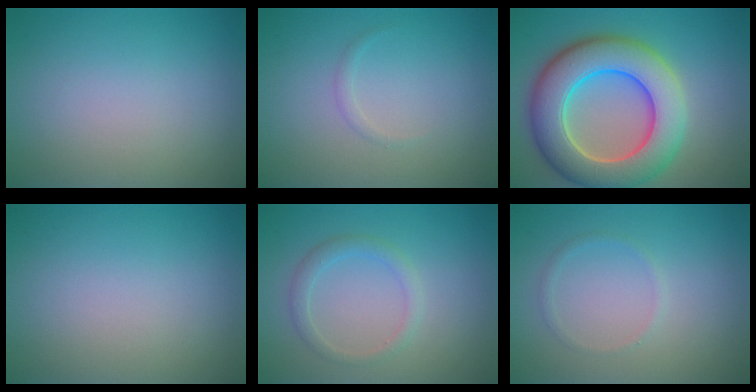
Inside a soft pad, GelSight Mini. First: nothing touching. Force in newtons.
{"total": 0.6, "press": 0.6, "slide": 0.1}
{"total": 10.6, "press": 10.6, "slide": 0.6}
{"total": 0.0}
{"total": 1.7, "press": 1.7, "slide": 0.2}
{"total": 0.7, "press": 0.7, "slide": 0.1}